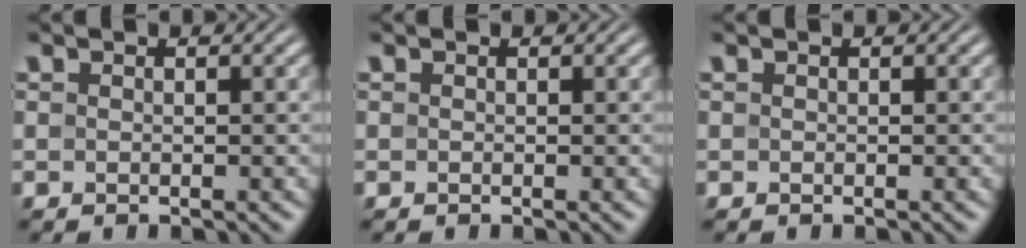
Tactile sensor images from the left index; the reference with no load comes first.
{"total": 0.0}
{"total": 0.0}